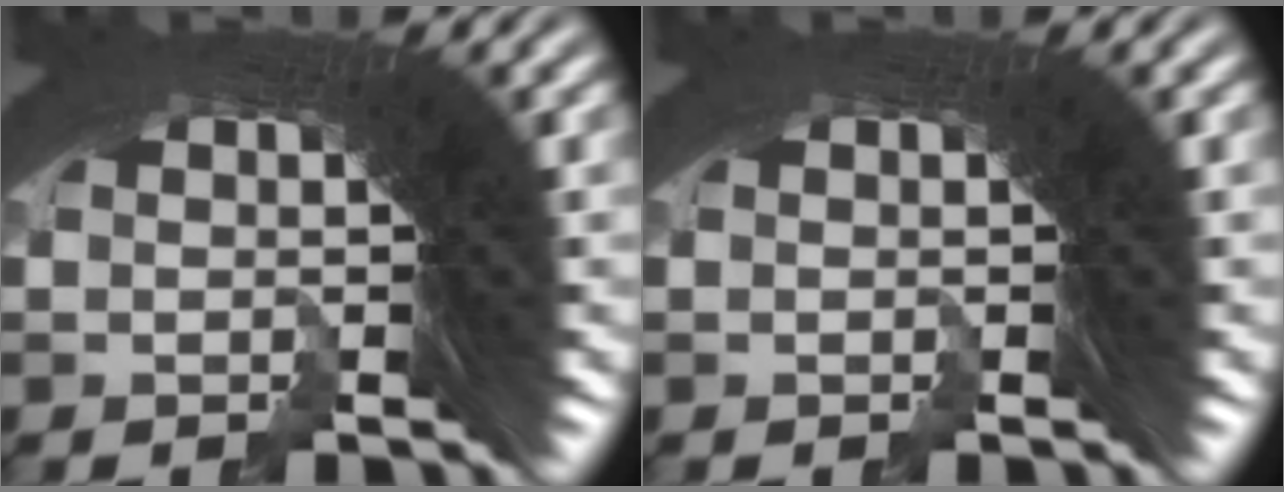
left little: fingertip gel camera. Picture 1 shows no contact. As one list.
[{"total": 0.0}]